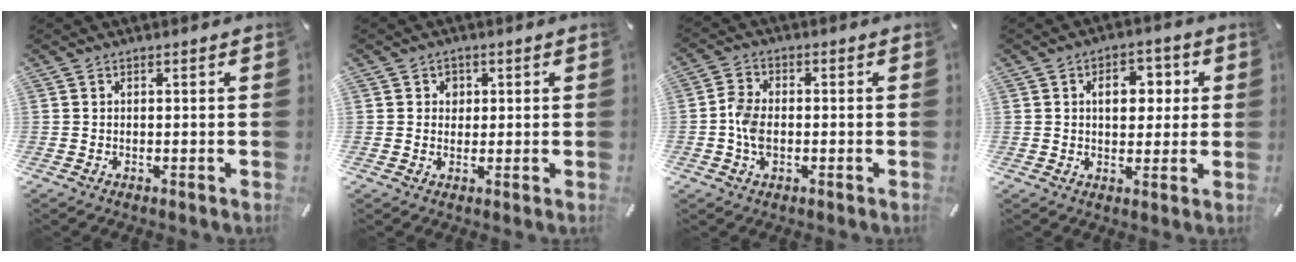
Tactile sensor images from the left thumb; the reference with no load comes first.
{"total": 2.6, "force": [0.5, 2.5, 0.6], "torque": [0.001, -0.001, 0.002]}
{"total": 5.6, "force": [-1.2, 3.8, 3.9], "torque": [-0.094, 0.002, -0.026]}
{"total": 7.8, "force": [1.7, 5.5, 5.3], "torque": [-0.060, -0.004, 0.019]}